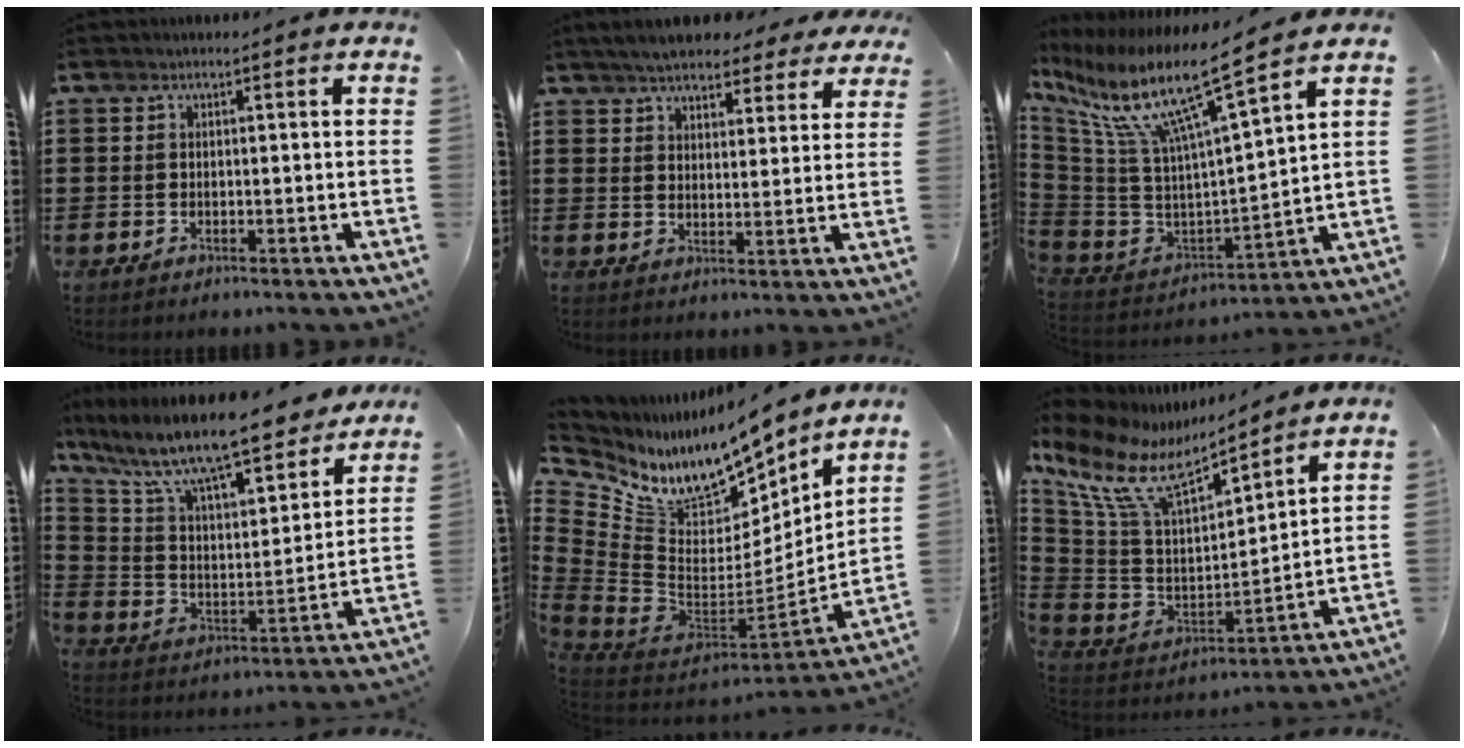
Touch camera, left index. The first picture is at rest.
{"total": 5.4, "force": [5.1, 1.1, 1.2], "torque": [-0.044, -0.010, 0.095]}
{"total": 13.2, "force": [8.2, 1.5, 10.3], "torque": [-0.226, -0.055, 0.130]}
{"total": 11.3, "force": [9.8, 1.0, 5.6], "torque": [-0.150, -0.069, 0.164]}
{"total": 10.2, "force": [8.4, 4.0, 4.0], "torque": [-0.110, -0.084, 0.147]}
{"total": 10.1, "force": [6.5, 3.7, 6.8], "torque": [-0.164, -0.046, 0.110]}